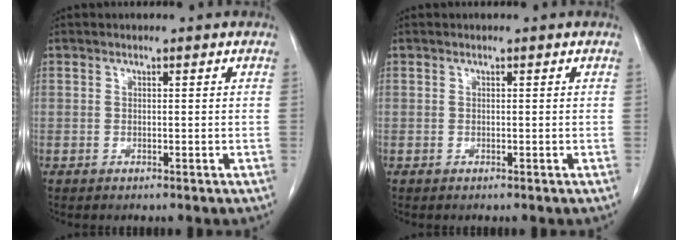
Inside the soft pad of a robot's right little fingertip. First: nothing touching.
{"total": 0.0}